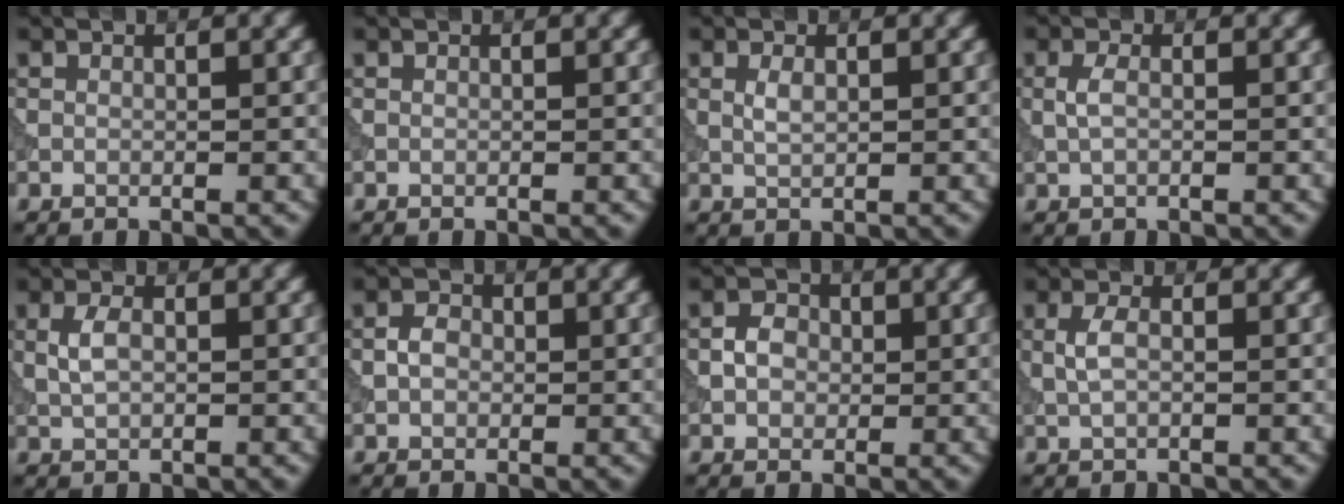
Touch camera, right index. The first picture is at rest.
{"total": 0.0}
{"total": 1.3, "force": [0.3, 0.6, 1.1], "torque": [-0.028, 0.000, 0.009]}
{"total": 1.5, "force": [0.1, 0.8, 1.3], "torque": [-0.034, 0.003, -0.002]}
{"total": 2.3, "force": [0.3, 1.4, 1.8], "torque": [-0.043, 0.002, 0.007]}
{"total": 2.0, "force": [-0.1, 1.6, 1.3], "torque": [-0.025, 0.004, -0.007]}
{"total": 2.5, "force": [-0.1, 2.0, 1.4], "torque": [-0.026, 0.005, -0.005]}
{"total": 2.0, "force": [0.2, 1.0, 1.7], "torque": [-0.042, 0.003, 0.001]}